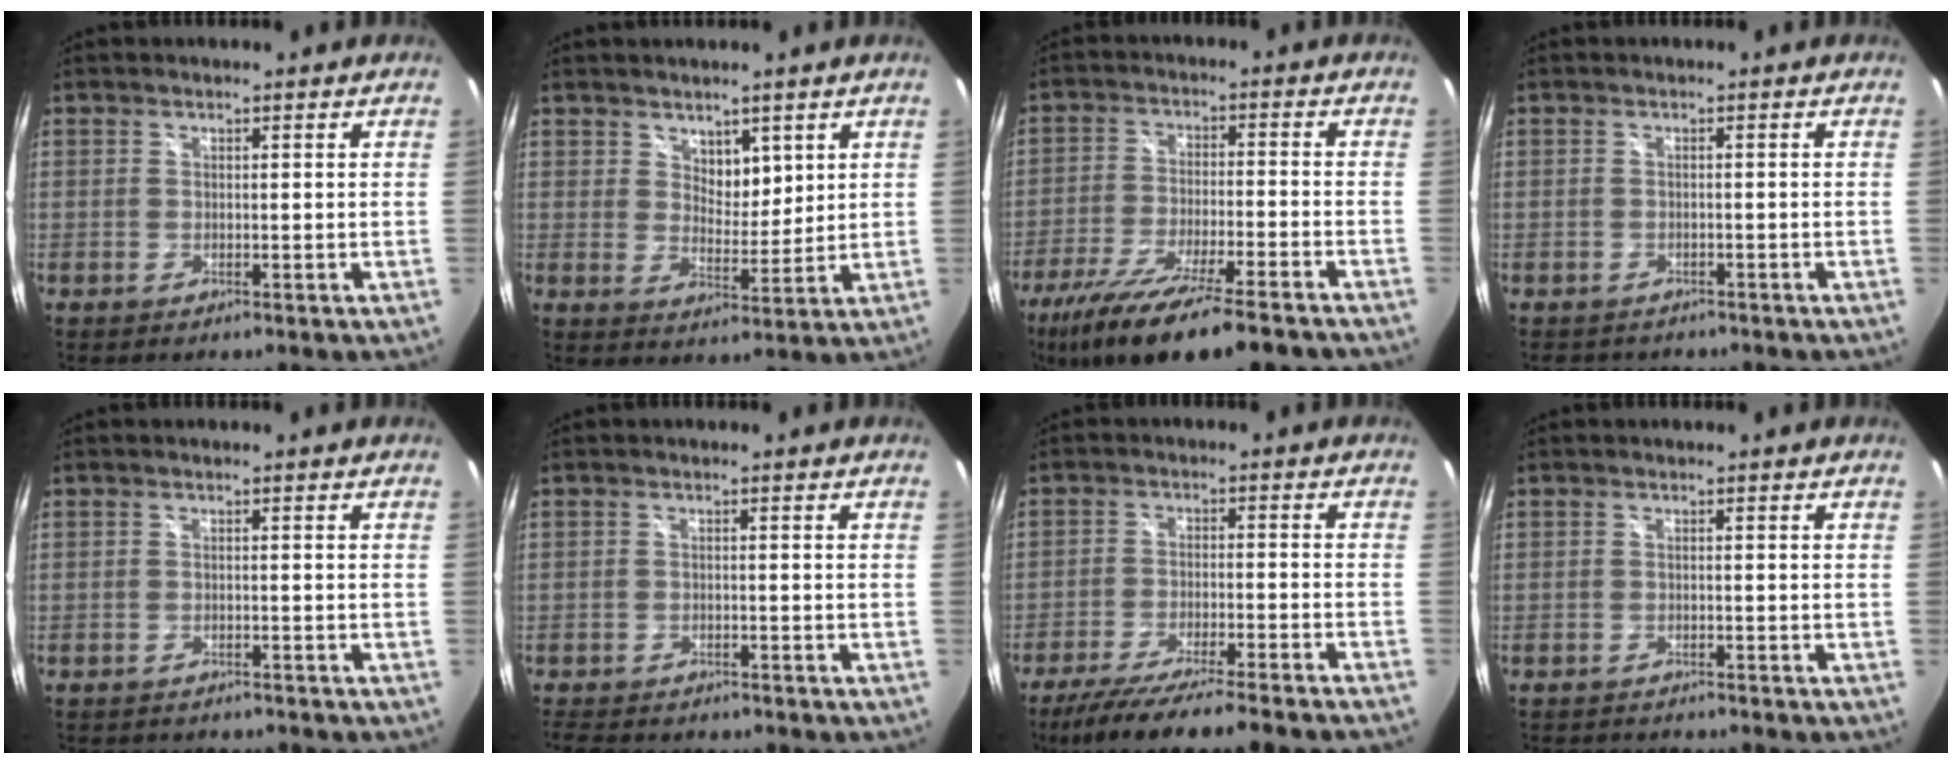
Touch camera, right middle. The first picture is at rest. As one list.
[{"total": 4.7, "force": [2.9, 2.8, 2.5], "torque": [-0.030, -0.003, 0.052]}, {"total": 18.1, "force": [-14.1, 2.2, 11.2], "torque": [-0.222, -0.051, -0.234]}, {"total": 2.5, "force": [-2.2, 1.1, 0.5], "torque": [-0.010, -0.007, -0.032]}, {"total": 5.2, "force": [-4.8, 1.2, 1.6], "torque": [-0.038, -0.015, -0.068]}, {"total": 6.1, "force": [-5.6, 1.8, 1.8], "torque": [-0.055, -0.011, -0.090]}, {"total": 15.5, "force": [-13.6, -0.4, 7.5], "torque": [-0.145, -0.031, -0.210]}, {"total": 4.8, "force": [-4.6, 0.5, 1.2], "torque": [-0.034, -0.015, -0.070]}]